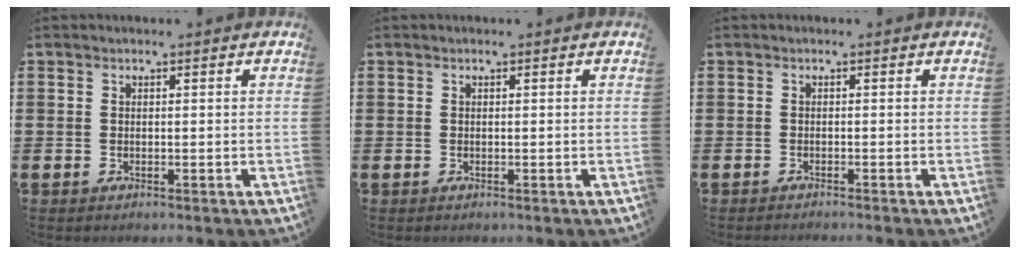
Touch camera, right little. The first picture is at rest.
{"total": 0.0}
{"total": 0.5, "force": [-0.5, -0.1, 0.1], "torque": [-0.001, -0.002, -0.010]}